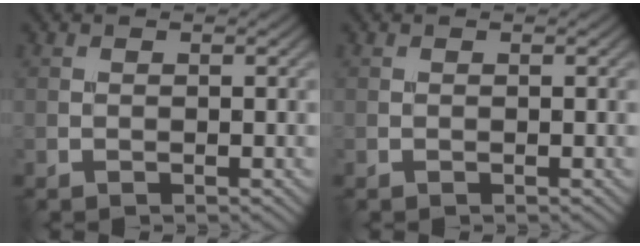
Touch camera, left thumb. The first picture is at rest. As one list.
[{"total": 0.0}]